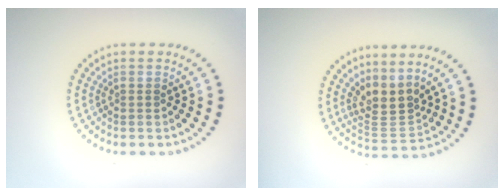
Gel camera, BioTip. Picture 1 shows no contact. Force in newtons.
{"total": 3.4, "press": 2.4, "slide": 2.4}